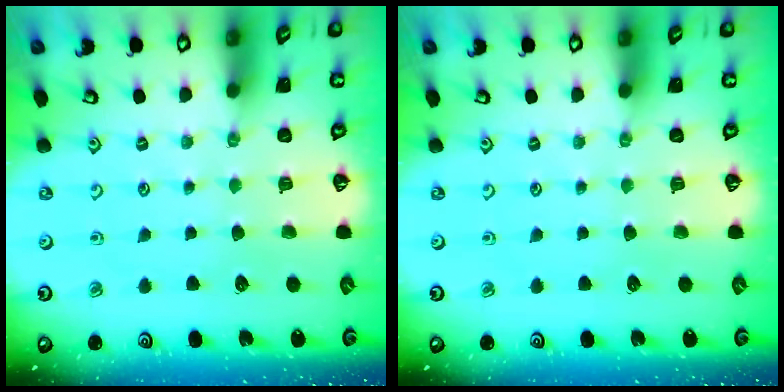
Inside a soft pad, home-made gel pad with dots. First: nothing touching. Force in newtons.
{"total": 0.0}